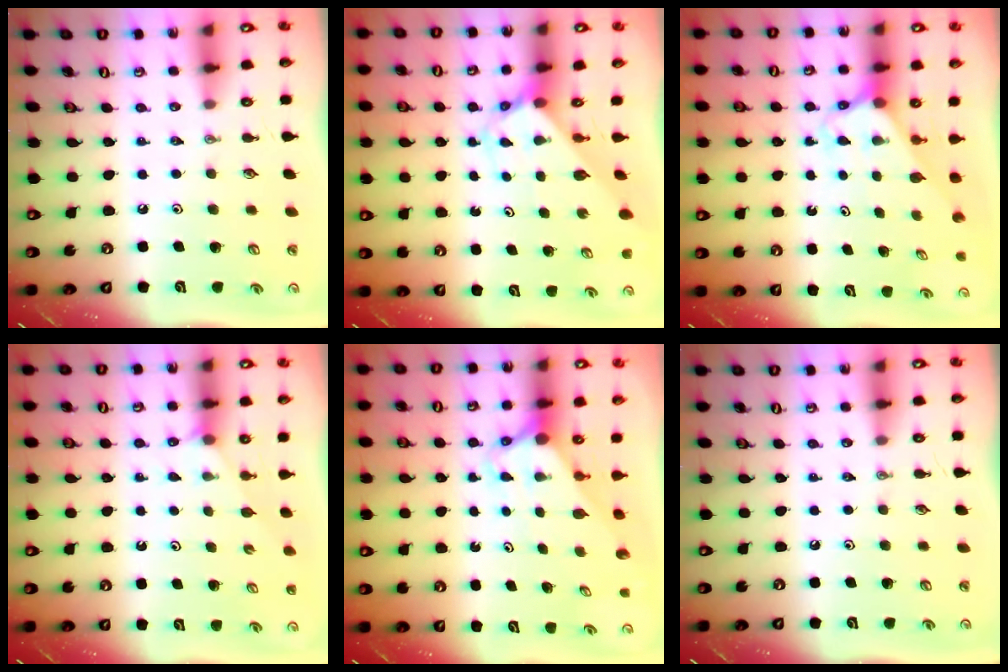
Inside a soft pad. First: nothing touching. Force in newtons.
{"total": 2.7, "press": 2.7, "slide": 0.2}
{"total": 2.6, "press": 2.6, "slide": 0.2}
{"total": 2.9, "press": 2.9, "slide": 0.4}
{"total": 2.6, "press": 2.6, "slide": 0.1}
{"total": 0.0}